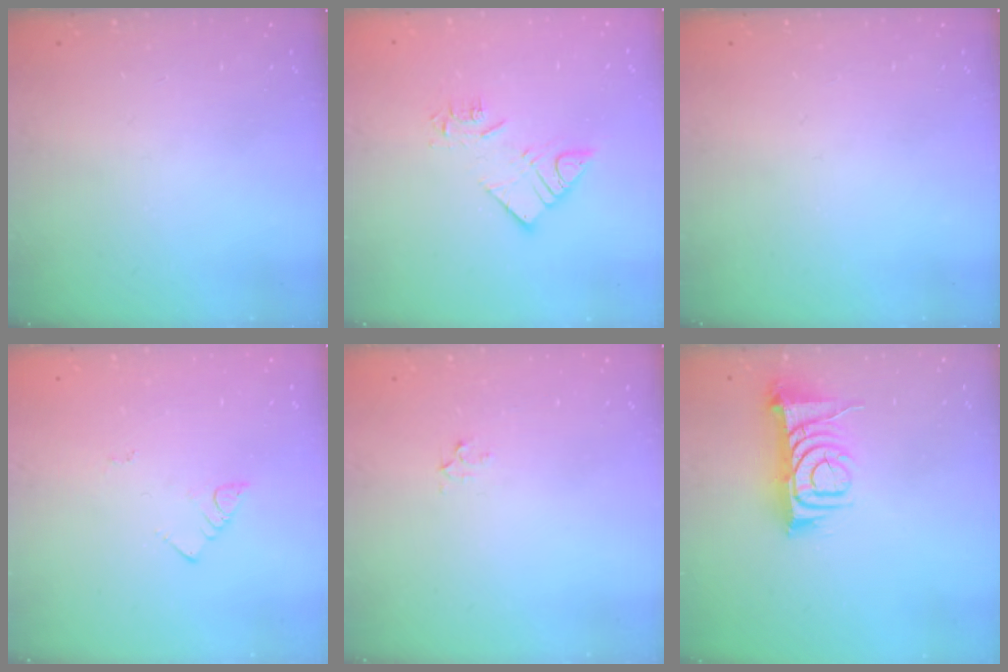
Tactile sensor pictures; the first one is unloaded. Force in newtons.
{"total": 9.0, "press": 9.0, "slide": 0.4}
{"total": 0.0}
{"total": 2.7, "press": 2.7, "slide": 0.6}
{"total": 2.3, "press": 2.3, "slide": 0.2}
{"total": 9.7, "press": 9.6, "slide": 1.2}